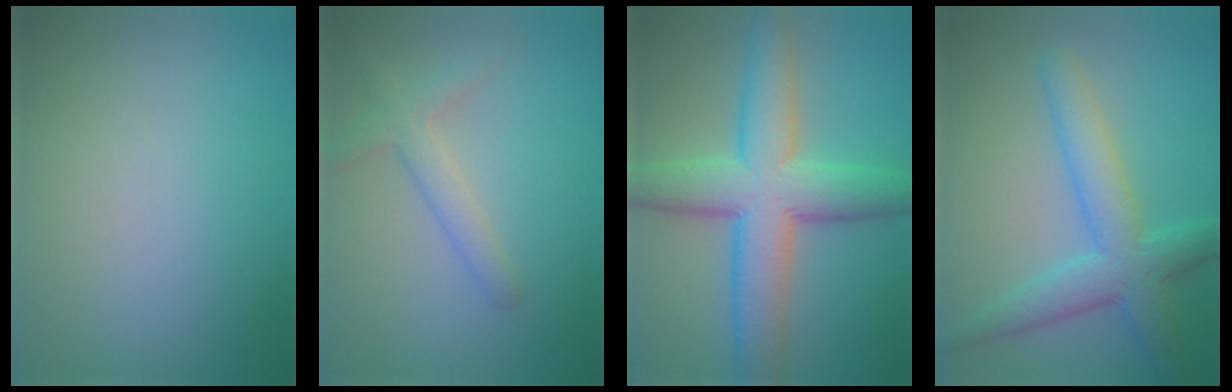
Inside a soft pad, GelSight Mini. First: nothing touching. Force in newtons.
{"total": 2.6, "press": 2.5, "slide": 0.1}
{"total": 9.3, "press": 9.3, "slide": 0.3}
{"total": 5.8, "press": 5.8, "slide": 0.2}